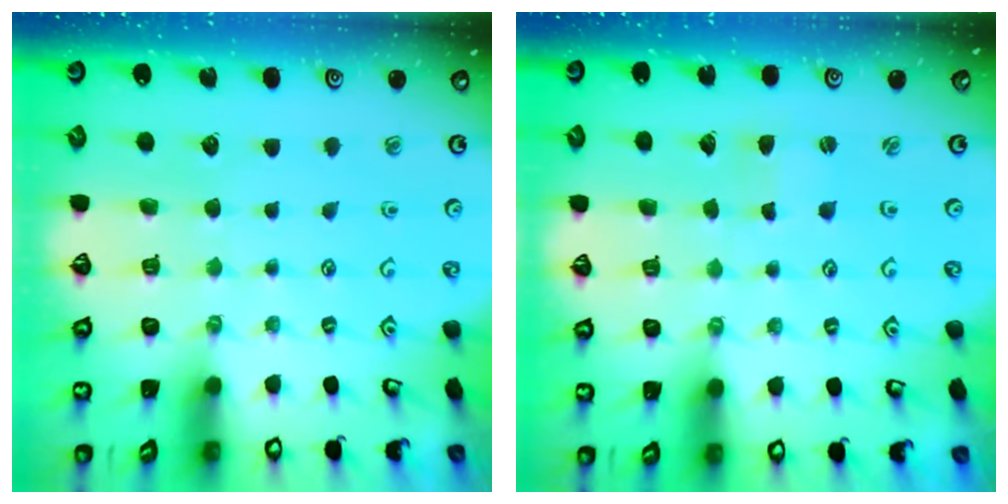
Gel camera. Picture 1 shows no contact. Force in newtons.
{"total": 1.2, "press": 1.2, "slide": 0.2}